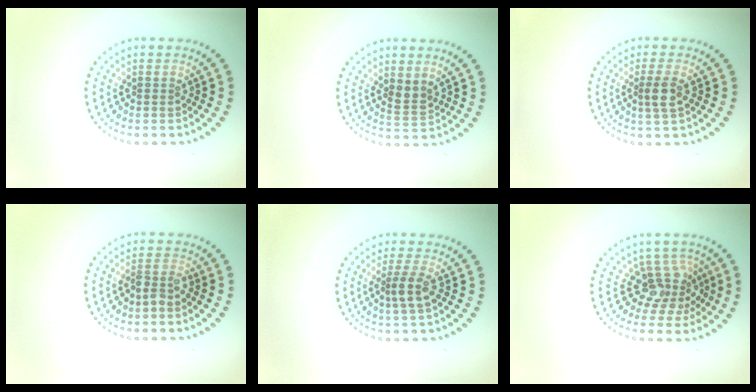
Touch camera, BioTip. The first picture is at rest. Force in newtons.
{"total": 1.5, "press": 1.3, "slide": 0.8}
{"total": 1.9, "press": 1.8, "slide": 0.9}
{"total": 1.8, "press": 1.6, "slide": 0.8}
{"total": 2.2, "press": 1.8, "slide": 1.2}
{"total": 3.3, "press": 2.4, "slide": 2.2}